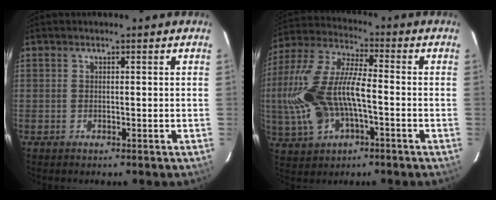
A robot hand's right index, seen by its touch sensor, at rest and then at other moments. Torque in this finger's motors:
{"motor_torque": [0.71, -0.25, 0.92, 0.21]}